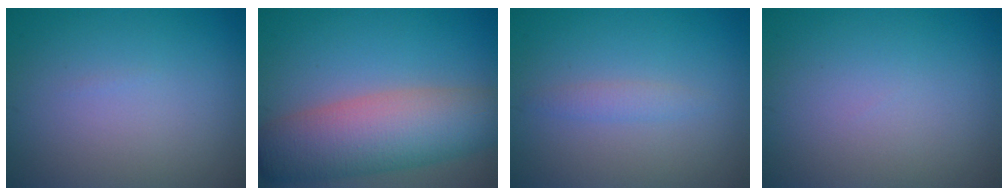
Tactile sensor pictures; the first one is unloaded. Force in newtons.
{"total": 9.7, "press": 9.7, "slide": 0.4}
{"total": 1.2, "press": 1.2, "slide": 0.0}
{"total": 0.0}